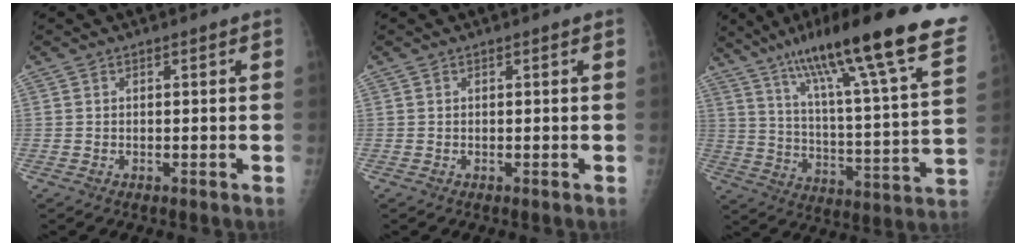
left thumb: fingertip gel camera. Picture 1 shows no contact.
{"total": 0.0}
{"total": 28.5, "force": [18.8, 3.7, 21.1], "torque": [-0.318, -0.046, 0.282]}